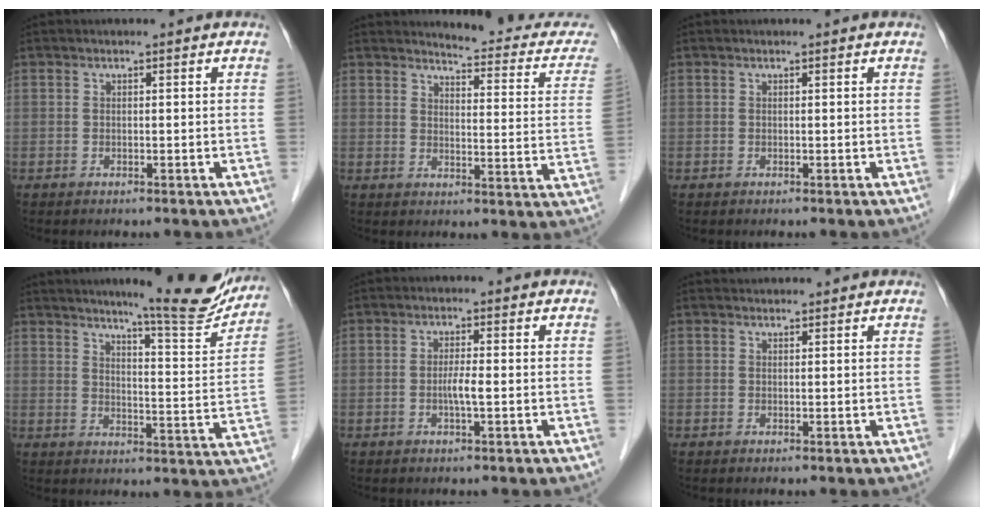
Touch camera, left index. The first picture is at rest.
{"total": 13.3, "force": [12.7, 1.7, 3.3], "torque": [-0.023, -0.057, 0.128]}
{"total": 0.0}
{"total": 14.8, "force": [13.4, 0.2, 6.3], "torque": [-0.081, -0.039, 0.169]}
{"total": 2.3, "force": [-0.4, 0.0, 2.3], "torque": [-0.045, -0.001, -0.008]}
{"total": 2.7, "force": [2.7, 0.5, 0.3], "torque": [-0.009, 0.026, 0.038]}